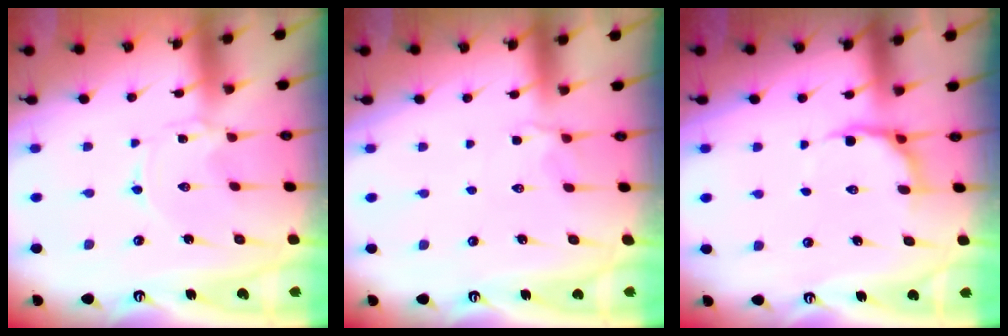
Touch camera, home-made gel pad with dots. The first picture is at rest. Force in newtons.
{"total": 1.9, "press": 1.5, "slide": 1.1}
{"total": 6.0, "press": 5.3, "slide": 2.8}